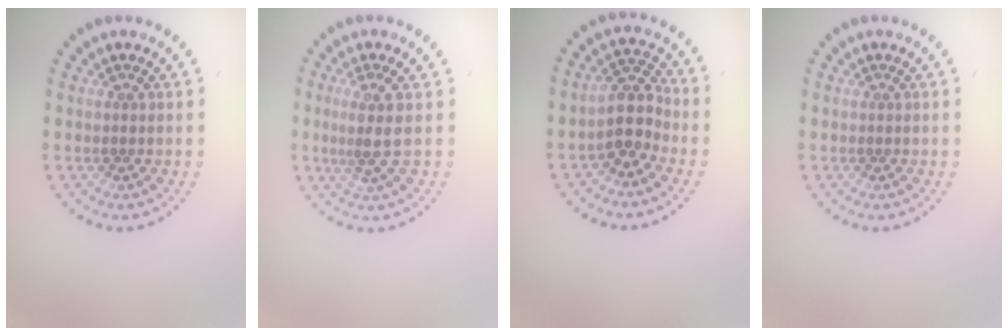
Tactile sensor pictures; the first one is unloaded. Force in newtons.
{"total": 2.7, "press": 2.1, "slide": 1.7}
{"total": 3.4, "press": 2.8, "slide": 2.0}
{"total": 0.0}